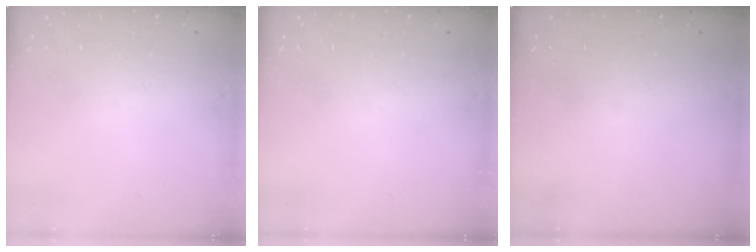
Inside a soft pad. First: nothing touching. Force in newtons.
{"total": 0.0}
{"total": 0.0}